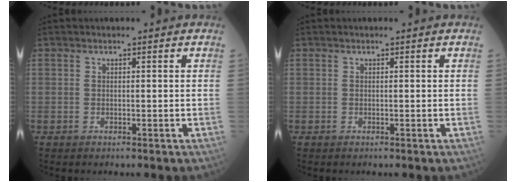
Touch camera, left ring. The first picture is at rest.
{"total": 0.0}